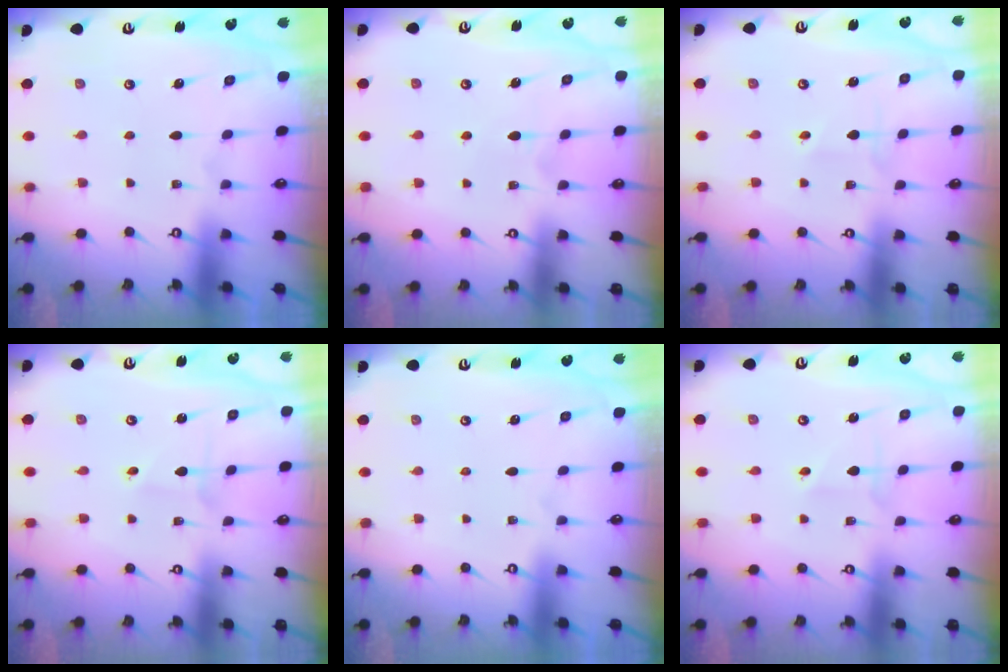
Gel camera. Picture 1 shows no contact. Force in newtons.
{"total": 5.1, "press": 5.0, "slide": 0.5}
{"total": 2.8, "press": 2.8, "slide": 0.3}
{"total": 2.0, "press": 2.0, "slide": 0.1}
{"total": 0.0}
{"total": 3.0, "press": 3.0, "slide": 0.2}